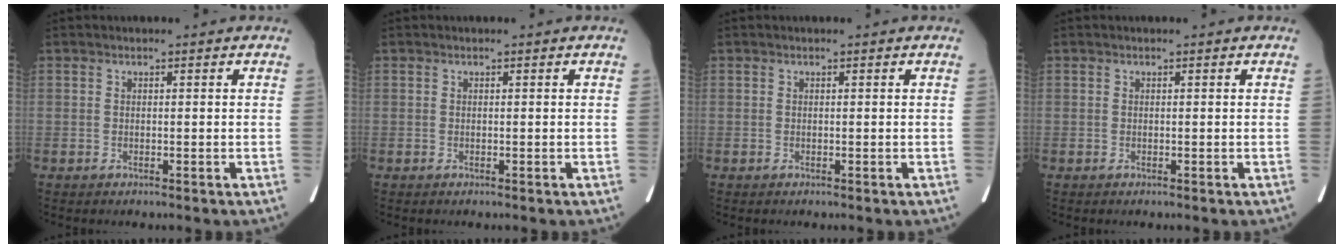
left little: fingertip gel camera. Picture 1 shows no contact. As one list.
[{"total": 0.0}, {"total": 0.0}, {"total": 0.0}]